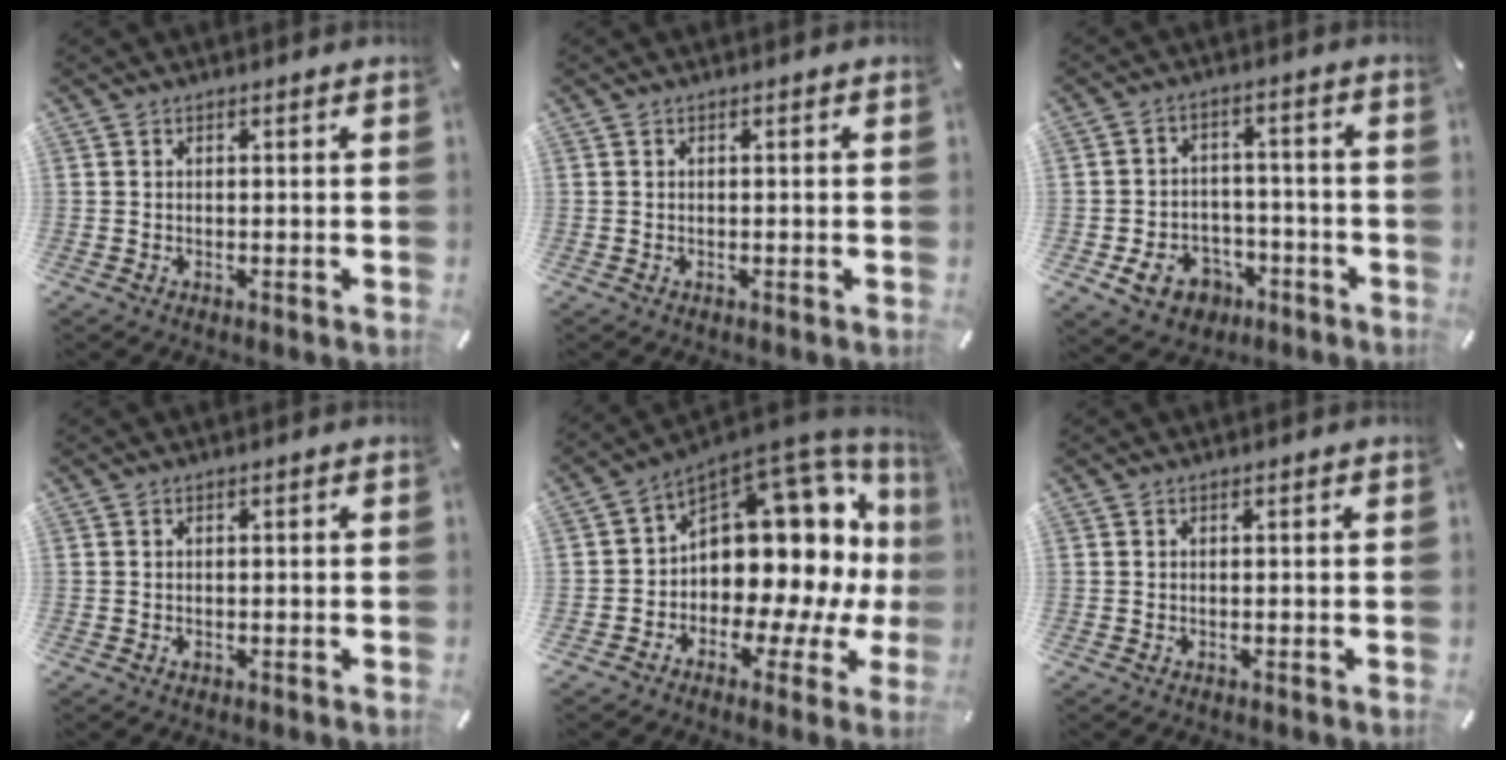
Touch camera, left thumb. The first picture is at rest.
{"total": 0.0}
{"total": 9.6, "force": [-4.5, 7.5, 3.8], "torque": [-0.073, 0.040, -0.076]}
{"total": 0.6, "force": [-0.2, 0.5, 0.4], "torque": [-0.007, -0.001, -0.005]}
{"total": 16.5, "force": [4.8, 10.9, 11.4], "torque": [-0.140, -0.071, 0.088]}
{"total": 0.0}